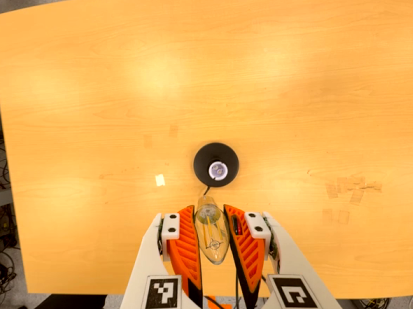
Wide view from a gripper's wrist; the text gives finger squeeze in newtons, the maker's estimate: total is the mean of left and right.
{"total": 18.8, "left": 20.4, "right": 17.3}